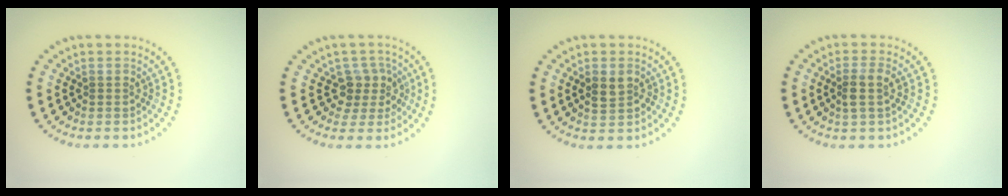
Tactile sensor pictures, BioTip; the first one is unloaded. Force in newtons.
{"total": 2.7, "press": 2.2, "slide": 1.6}
{"total": 2.1, "press": 2.1, "slide": 0.2}
{"total": 1.9, "press": 1.6, "slide": 1.1}